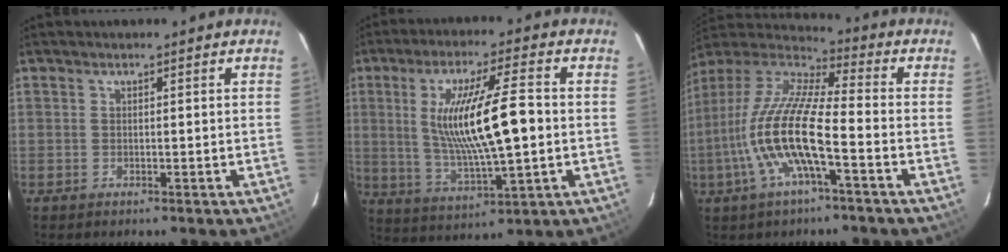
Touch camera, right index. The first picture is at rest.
{"total": 15.7, "force": [0.5, 2.8, 15.5], "torque": [-0.283, -0.011, 0.025]}
{"total": 16.2, "force": [-4.9, 3.2, 15.1], "torque": [-0.295, -0.010, -0.100]}